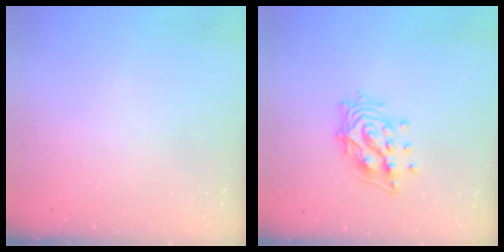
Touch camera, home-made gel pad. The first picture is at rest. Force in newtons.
{"total": 12.0, "press": 12.0, "slide": 1.1}